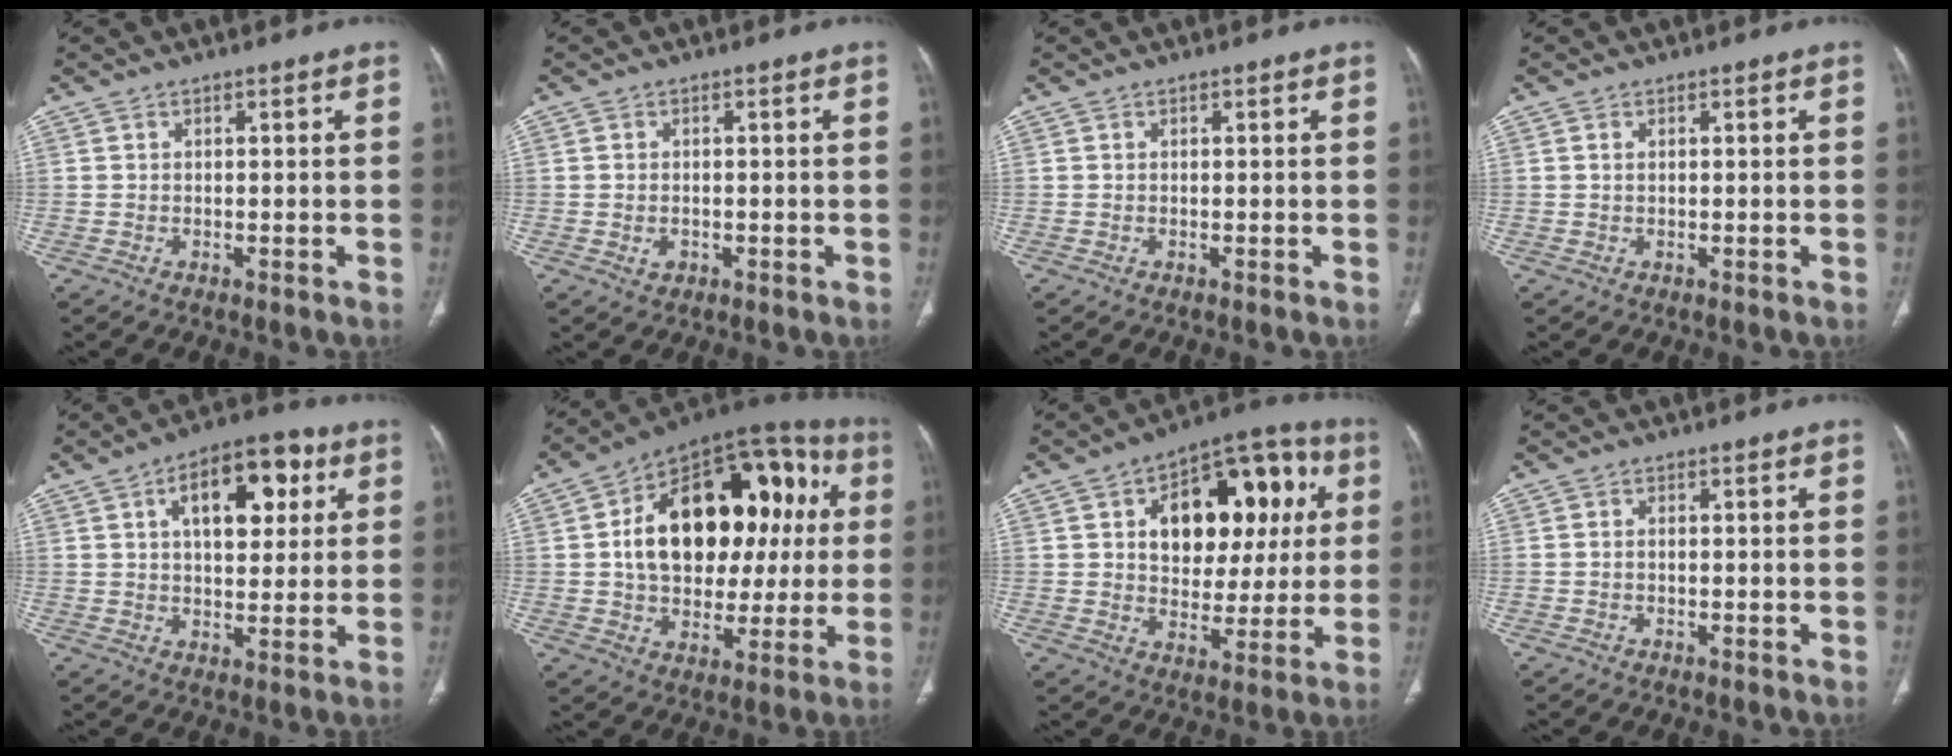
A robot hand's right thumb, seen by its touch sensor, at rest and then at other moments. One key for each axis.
{"total": 1.8, "fx": -0.4, "fy": 1.5, "fz": 1.0, "tx": -0.016, "ty": 0.004, "tz": -0.001}
{"total": 0.0}
{"total": 0.6, "fx": 0.2, "fy": 0.3, "fz": 0.5, "tx": -0.014, "ty": 0.004, "tz": 0.004}
{"total": 14.2, "fx": 4.9, "fy": 7.6, "fz": 11.0, "tx": -0.123, "ty": 0.006, "tz": 0.069}
{"total": 28.1, "fx": 4.0, "fy": 17.6, "fz": 21.5, "tx": -0.299, "ty": 0.040, "tz": 0.062}
{"total": 21.5, "fx": 5.5, "fy": 13.2, "fz": 16.1, "tx": -0.170, "ty": 0.021, "tz": 0.081}
{"total": 0.7, "fx": -0.1, "fy": 0.5, "fz": 0.5, "tx": -0.012, "ty": 0.001, "tz": -0.002}